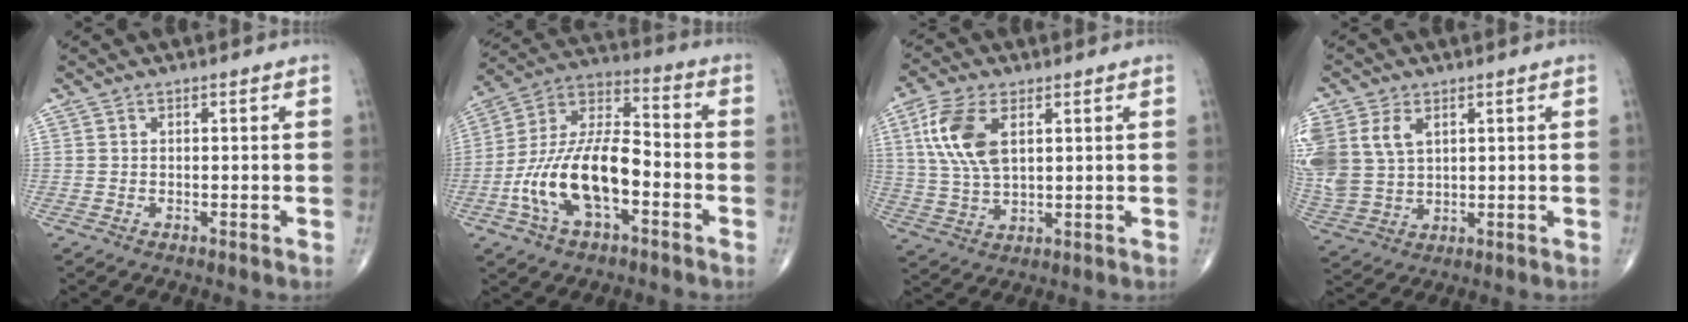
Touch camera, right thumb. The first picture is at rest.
{"total": 17.9, "force": [-5.5, 8.5, 14.8], "torque": [-0.280, 0.049, -0.102]}
{"total": 11.1, "force": [3.5, 5.7, 8.9], "torque": [-0.190, -0.005, 0.072]}
{"total": 14.9, "force": [4.9, 10.6, 9.3], "torque": [-0.233, 0.003, 0.111]}